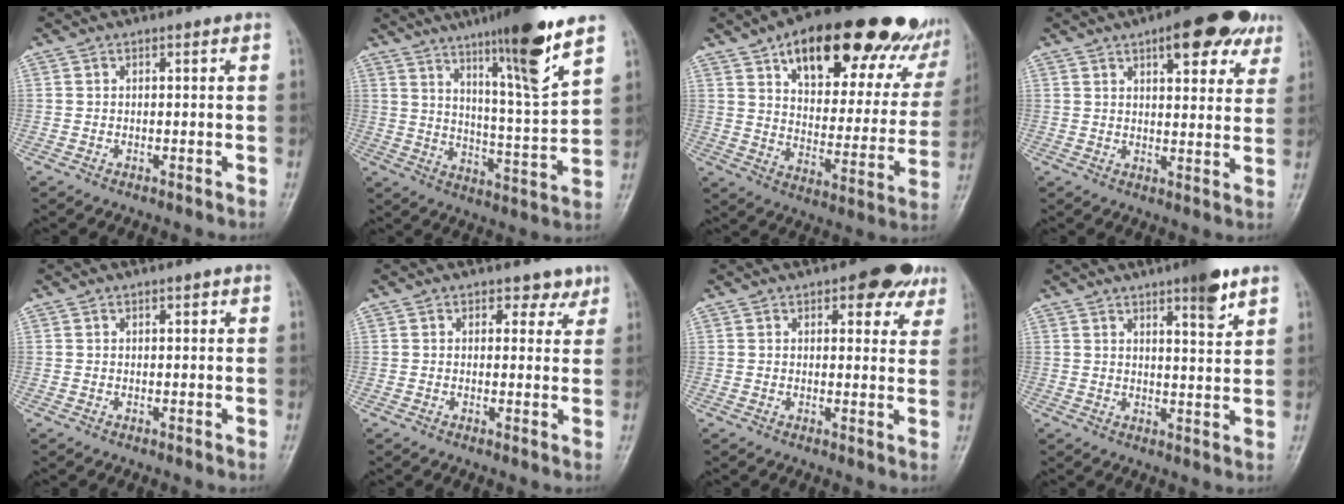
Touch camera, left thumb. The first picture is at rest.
{"total": 16.5, "force": [10.5, 1.0, 12.7], "torque": [-0.193, -0.060, 0.169]}
{"total": 28.9, "force": [18.1, 12.0, 19.0], "torque": [-0.227, -0.037, 0.264]}
{"total": 13.2, "force": [7.3, 5.2, 9.6], "torque": [-0.088, -0.017, 0.091]}
{"total": 0.9, "force": [0.5, 0.4, 0.7], "torque": [-0.005, 0.001, 0.006]}
{"total": 2.9, "force": [2.0, 2.0, 0.7], "torque": [0.016, -0.009, 0.021]}
{"total": 8.8, "force": [4.9, 4.0, 6.1], "torque": [-0.042, -0.015, 0.054]}
{"total": 7.1, "force": [4.5, 1.4, 5.3], "torque": [-0.067, -0.026, 0.064]}